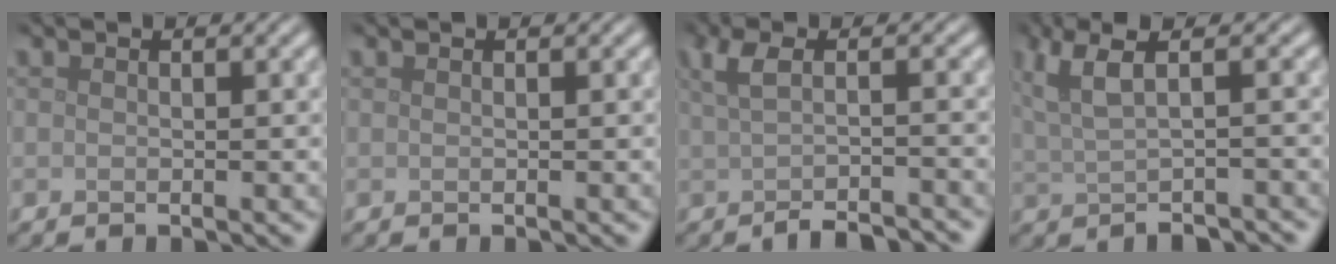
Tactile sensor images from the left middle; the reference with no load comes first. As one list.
[{"total": 0.0}, {"total": 3.7, "force": [-1.3, 1.1, 3.3], "torque": [-0.054, -0.009, -0.023]}, {"total": 4.9, "force": [1.0, 1.8, 4.4], "torque": [-0.073, 0.004, 0.020]}]